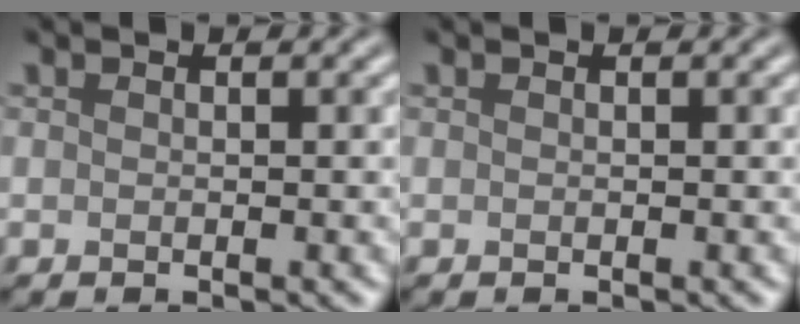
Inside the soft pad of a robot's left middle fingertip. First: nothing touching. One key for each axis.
{"total": 0.0}